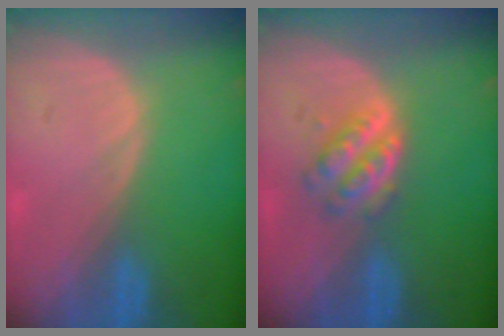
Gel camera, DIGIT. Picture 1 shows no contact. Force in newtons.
{"total": 4.8, "press": 4.4, "slide": 1.9}